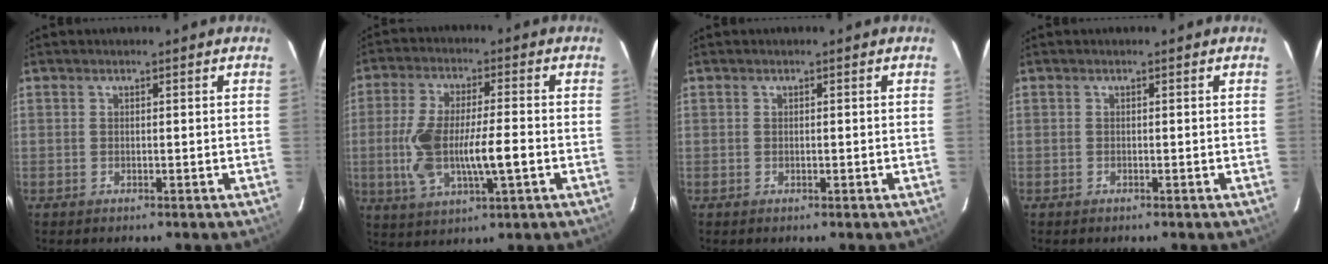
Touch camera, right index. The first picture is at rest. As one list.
[{"total": 11.8, "force": [-2.0, 2.7, 11.3], "torque": [-0.227, 0.004, -0.030]}, {"total": 0.0}, {"total": 0.0}]